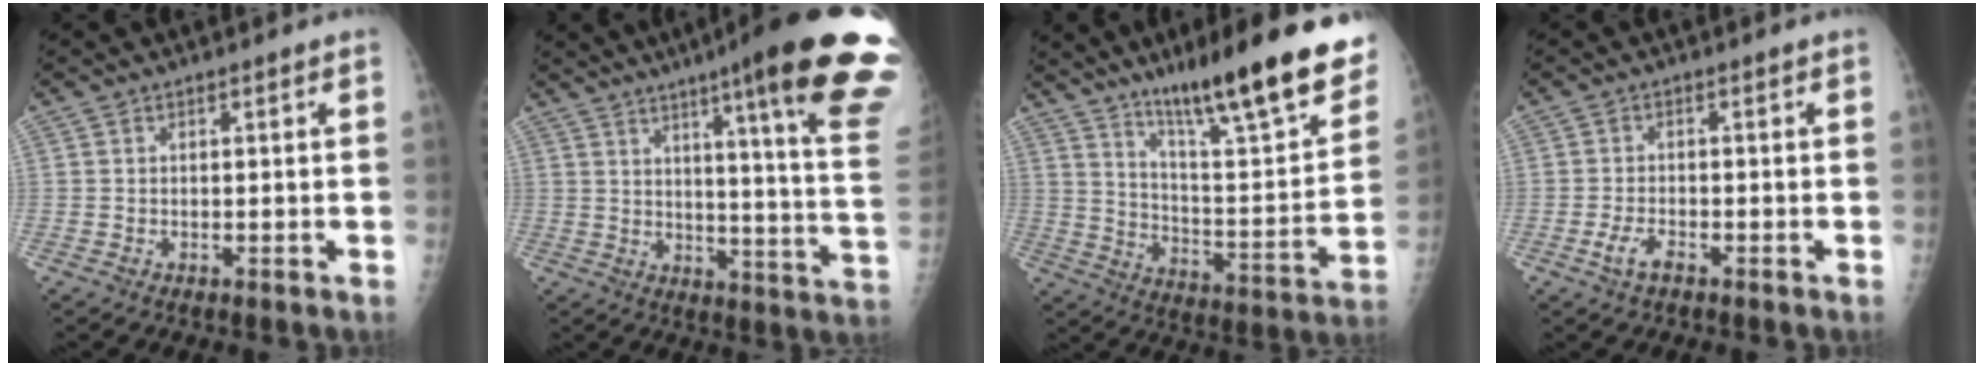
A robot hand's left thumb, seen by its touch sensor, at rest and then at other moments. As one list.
[{"total": 26.1, "force": [16.3, 1.8, 20.2], "torque": [-0.223, -0.084, 0.208]}, {"total": 24.6, "force": [16.8, 4.1, 17.5], "torque": [-0.236, -0.076, 0.264]}, {"total": 3.0, "force": [-1.7, 1.2, 2.1], "torque": [-0.050, 0.008, -0.032]}]